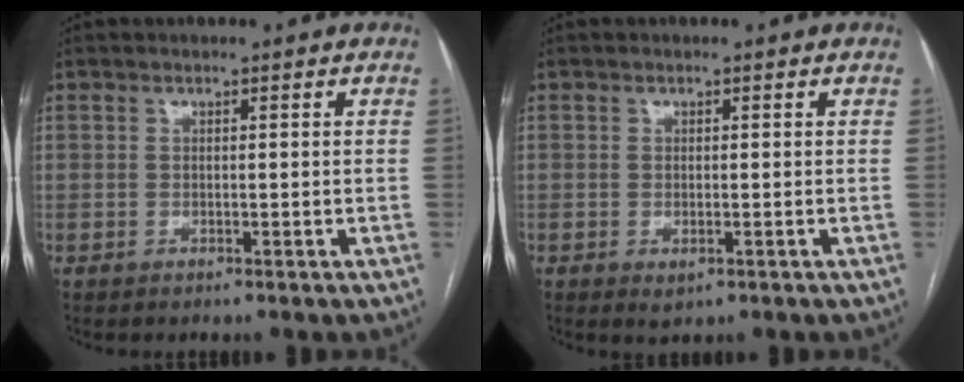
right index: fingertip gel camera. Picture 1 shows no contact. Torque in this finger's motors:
{"motor_torque": [0.19, 0.05, 0.11, 0.01]}